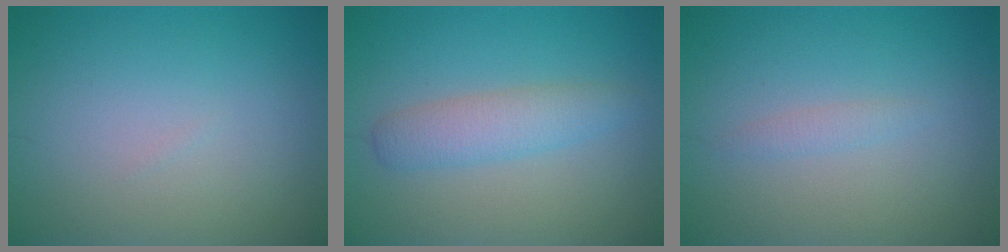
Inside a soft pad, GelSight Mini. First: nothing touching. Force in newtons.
{"total": 3.0, "press": 3.0, "slide": 0.1}
{"total": 0.9, "press": 0.9, "slide": 0.0}